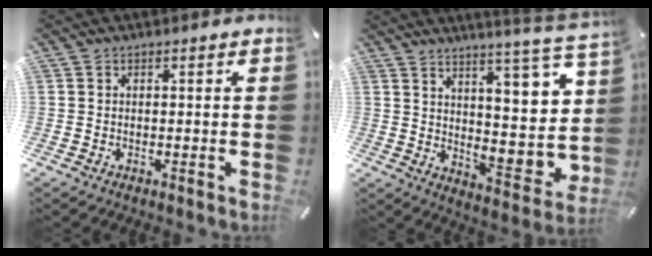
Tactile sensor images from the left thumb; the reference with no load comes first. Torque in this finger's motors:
{"motor_torque": [1.93, 1.91, 1.40, -1.37, 0.18]}